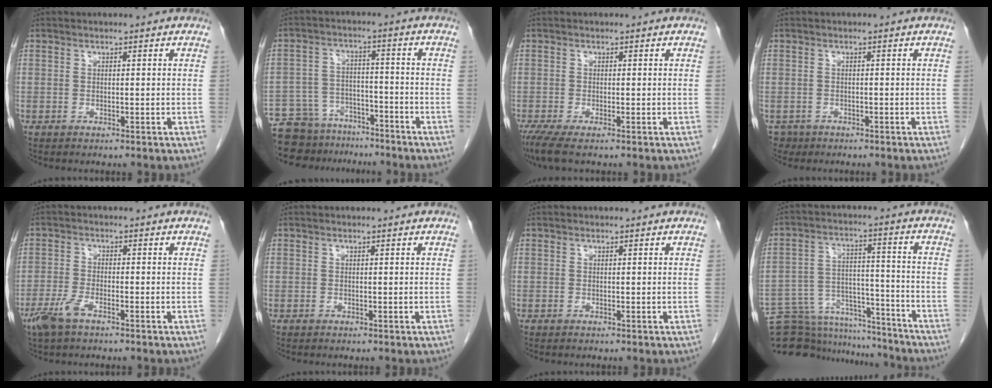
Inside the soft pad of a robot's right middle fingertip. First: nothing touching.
{"total": 11.9, "force": [-10.2, 6.0, 1.6], "torque": [-0.038, 0.024, -0.157]}
{"total": 3.5, "force": [-2.4, 0.5, 2.5], "torque": [-0.052, -0.013, -0.046]}
{"total": 2.0, "force": [-1.4, 1.5, -0.1], "torque": [-0.004, 0.003, -0.022]}
{"total": 4.3, "force": [-2.8, 1.1, 3.1], "torque": [-0.075, -0.006, -0.055]}
{"total": 0.0}
{"total": 0.0}
{"total": 19.4, "force": [-18.0, 5.3, 5.0], "torque": [-0.114, 0.022, -0.272]}